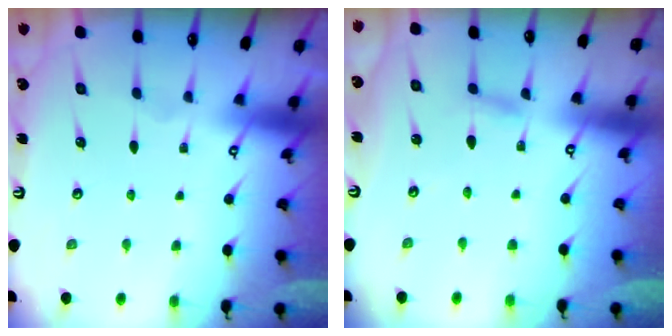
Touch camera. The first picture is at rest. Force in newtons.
{"total": 2.3, "press": 2.3, "slide": 0.2}